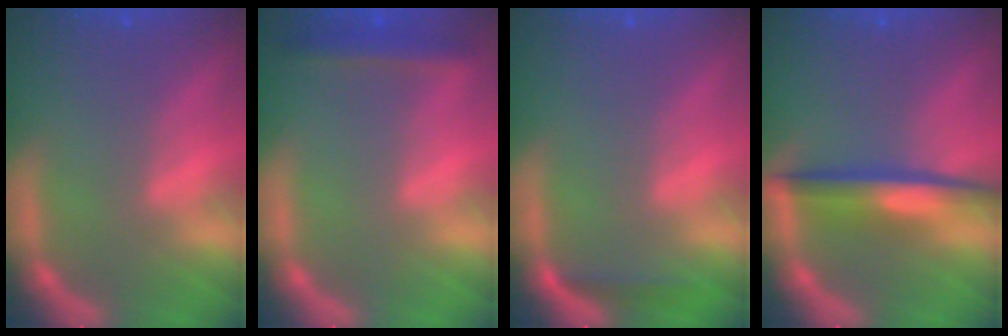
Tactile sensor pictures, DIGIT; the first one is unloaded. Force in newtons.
{"total": 2.4}
{"total": 1.4}
{"total": 4.5}